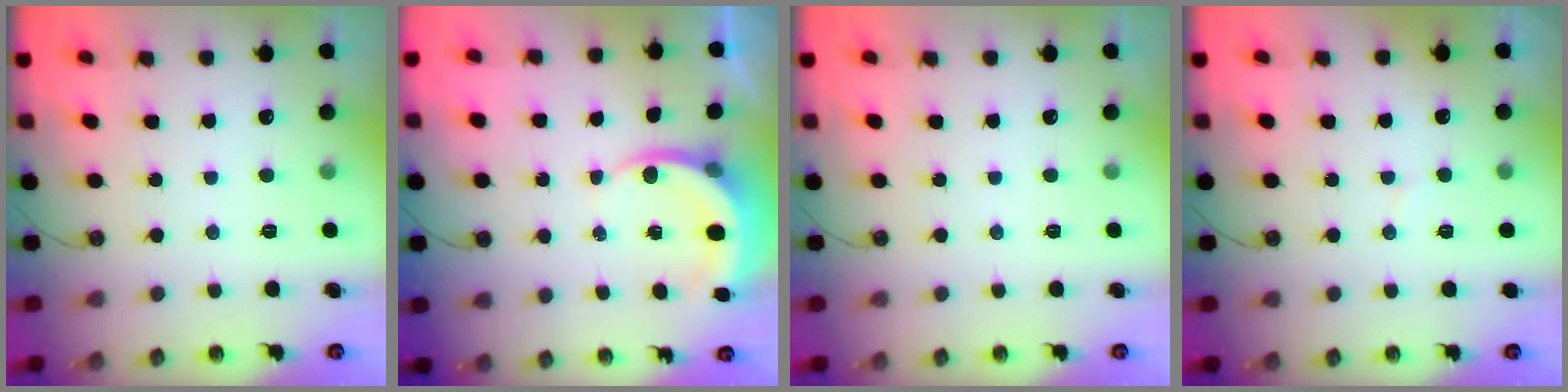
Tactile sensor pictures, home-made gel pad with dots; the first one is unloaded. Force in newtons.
{"total": 4.6, "press": 4.6, "slide": 0.3}
{"total": 0.0}
{"total": 4.6, "press": 4.6, "slide": 0.5}